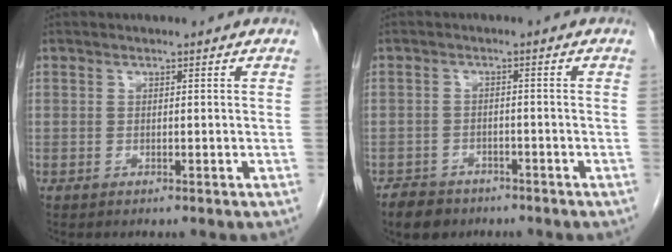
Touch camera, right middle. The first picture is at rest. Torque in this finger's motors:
{"motor_torque": [0.45, -0.33, -0.01, 0.02]}